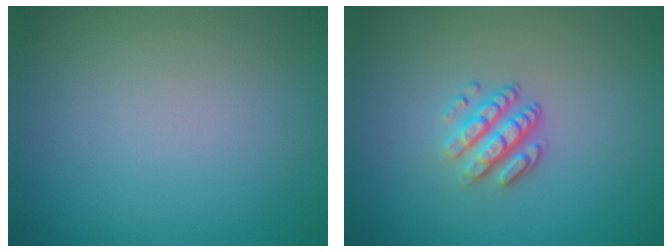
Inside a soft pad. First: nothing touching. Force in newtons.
{"total": 3.3, "press": 2.4, "slide": 2.2}